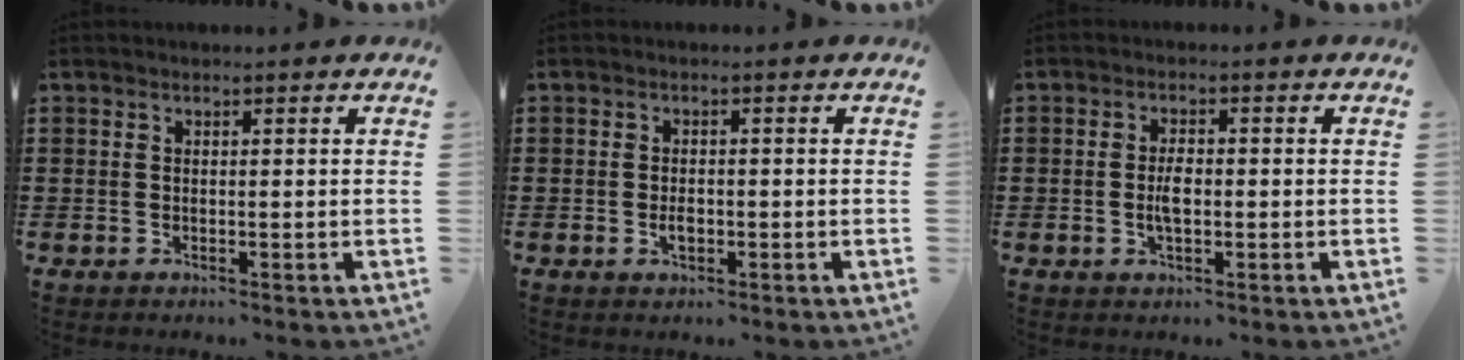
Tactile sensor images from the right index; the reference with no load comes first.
{"total": 1.9, "force": [-0.5, 0.8, 1.6], "torque": [-0.032, -0.004, -0.006]}
{"total": 3.2, "force": [-0.4, 1.3, 2.9], "torque": [-0.062, -0.002, -0.009]}